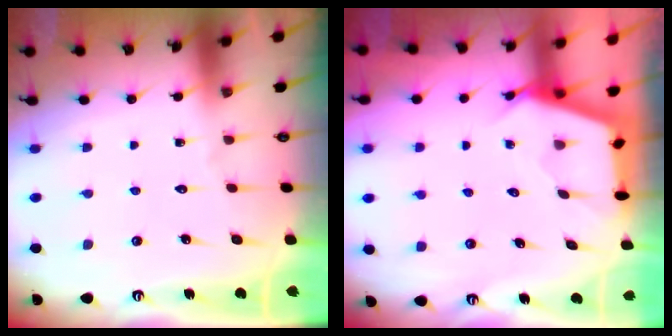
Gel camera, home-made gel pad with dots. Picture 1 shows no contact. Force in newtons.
{"total": 2.7, "press": 2.7, "slide": 0.3}